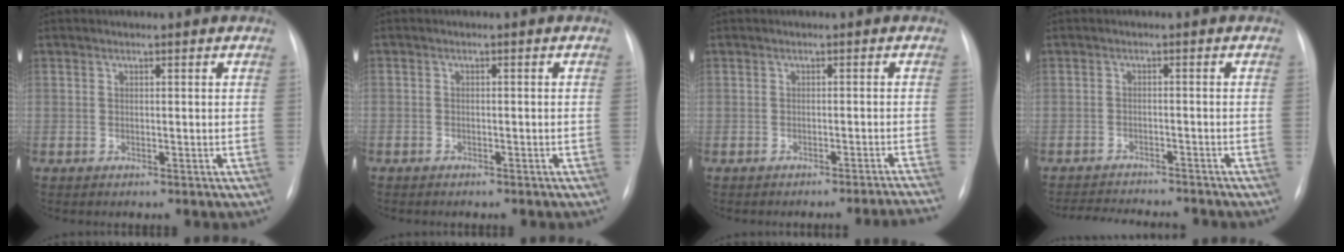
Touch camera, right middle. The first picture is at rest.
{"total": 1.5, "force": [-1.1, 1.0, 0.3], "torque": [-0.011, 0.002, -0.013]}
{"total": 5.6, "force": [-5.2, -1.8, 0.7], "torque": [0.004, -0.003, -0.058]}
{"total": 10.1, "force": [-9.5, 1.5, 3.0], "torque": [-0.049, -0.001, -0.129]}